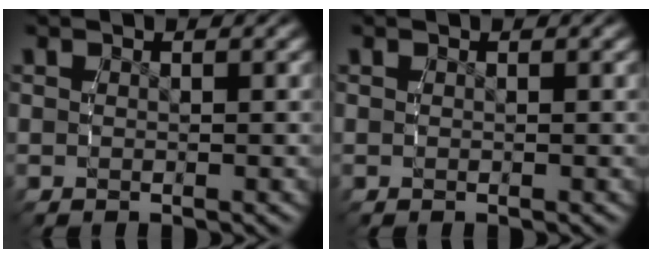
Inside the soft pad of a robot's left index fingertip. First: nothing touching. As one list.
[{"total": 0.0}]